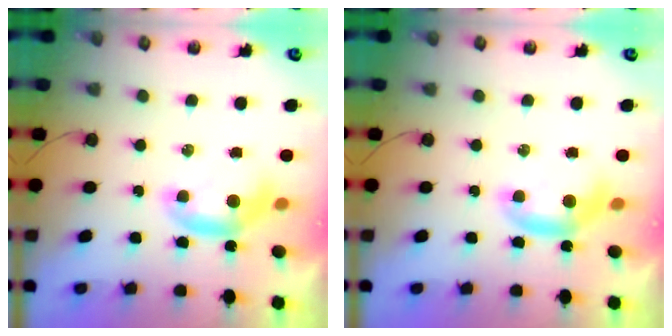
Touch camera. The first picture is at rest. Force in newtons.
{"total": 0.0}